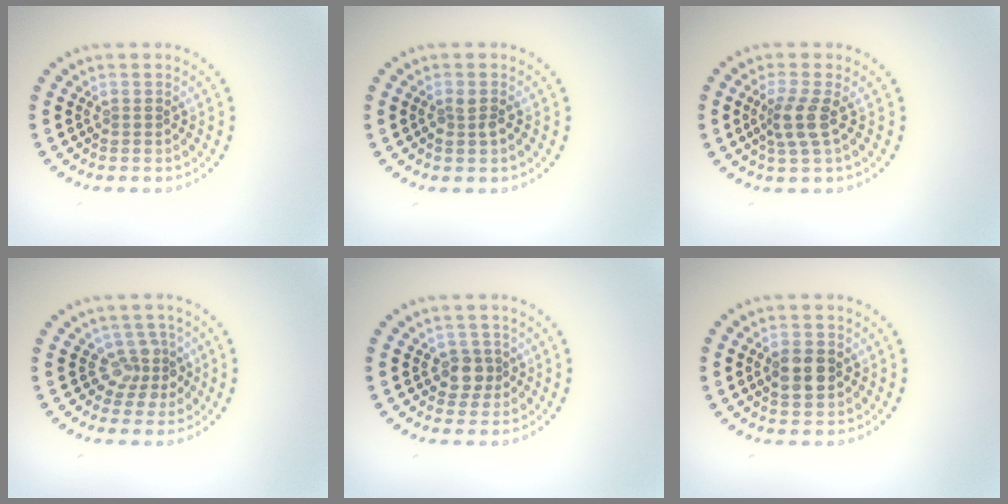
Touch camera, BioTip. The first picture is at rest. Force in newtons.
{"total": 0.9, "press": 0.9, "slide": 0.3}
{"total": 2.6, "press": 2.0, "slide": 1.7}
{"total": 2.7, "press": 2.0, "slide": 1.8}
{"total": 1.9, "press": 1.8, "slide": 0.9}
{"total": 3.2, "press": 3.2, "slide": 0.2}